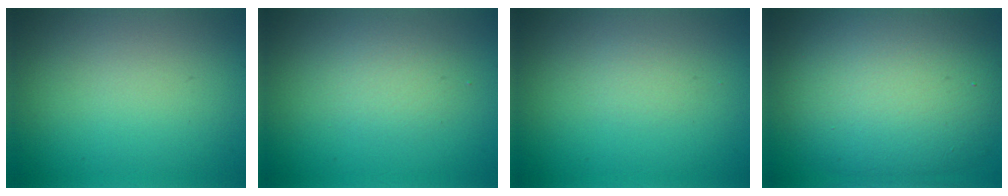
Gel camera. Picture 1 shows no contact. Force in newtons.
{"total": 1.9, "press": 1.9, "slide": 0.1}
{"total": 0.7, "press": 0.7, "slide": 0.1}
{"total": 12.0, "press": 12.0, "slide": 1.1}